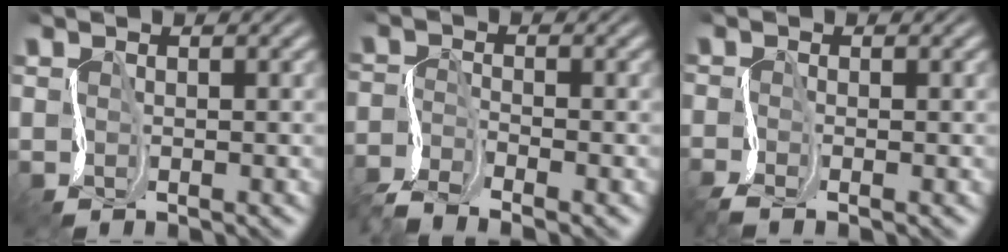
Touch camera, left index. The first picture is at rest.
{"total": 4.1, "force": [-3.7, 0.7, 1.6], "torque": [-0.041, -0.006, -0.083]}
{"total": 1.8, "force": [-1.6, 0.0, 1.0], "torque": [-0.026, -0.005, -0.041]}